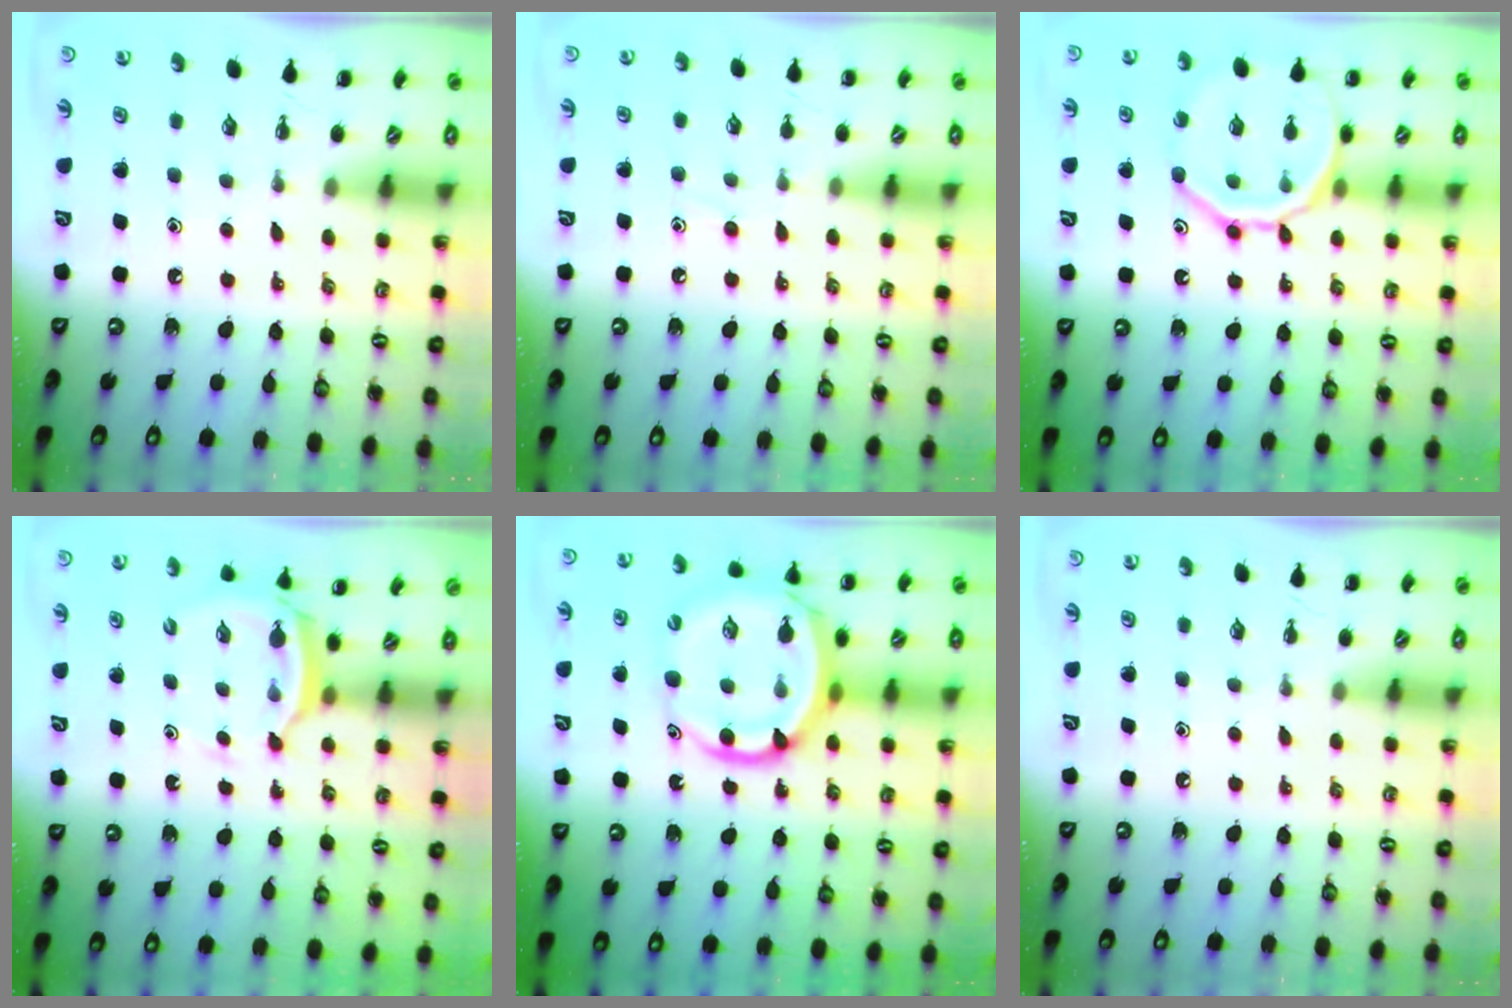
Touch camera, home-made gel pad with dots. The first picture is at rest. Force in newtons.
{"total": 6.2, "press": 5.8, "slide": 2.4}
{"total": 15.7, "press": 15.7, "slide": 1.3}
{"total": 3.9, "press": 3.9, "slide": 0.6}
{"total": 13.8, "press": 13.3, "slide": 3.7}
{"total": 0.0}